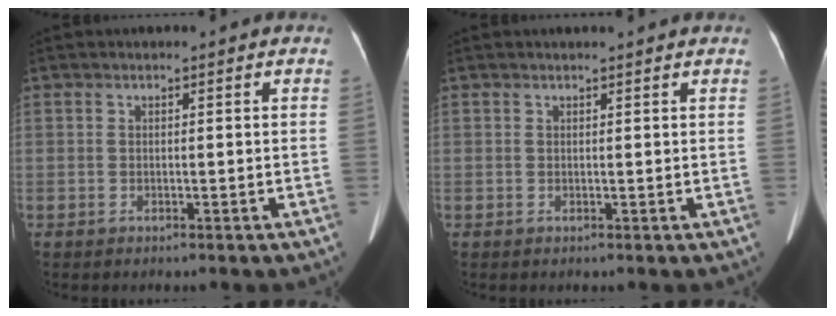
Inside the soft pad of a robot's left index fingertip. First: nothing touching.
{"total": 3.0, "force": [2.8, 0.1, 1.1], "torque": [-0.014, 0.013, 0.031]}